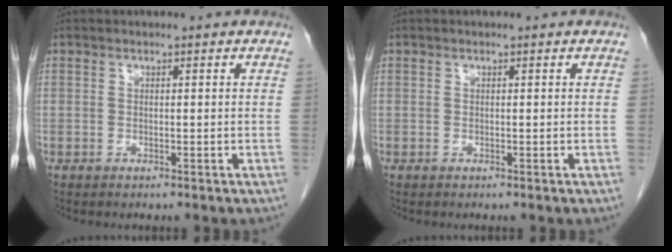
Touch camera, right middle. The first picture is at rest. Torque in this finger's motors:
{"motor_torque": [0.00, -0.01, 0.00, -0.01]}